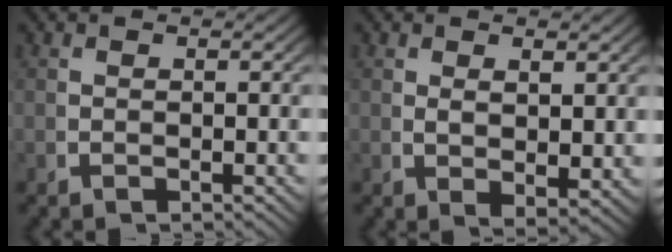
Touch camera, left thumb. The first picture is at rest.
{"total": 2.1, "force": [0.9, 0.7, 1.8], "torque": [-0.035, -0.015, 0.027]}